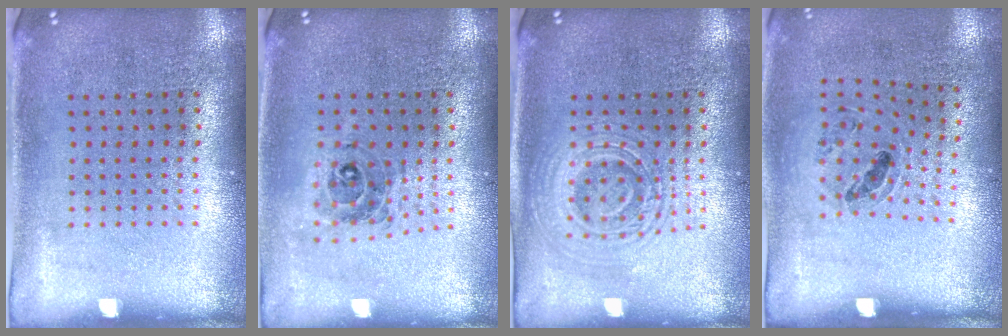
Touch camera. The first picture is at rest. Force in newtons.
{"total": 0.6, "press": 0.6, "slide": 0.2}
{"total": 2.8, "press": 2.8, "slide": 0.4}
{"total": 1.0, "press": 0.8, "slide": 0.5}